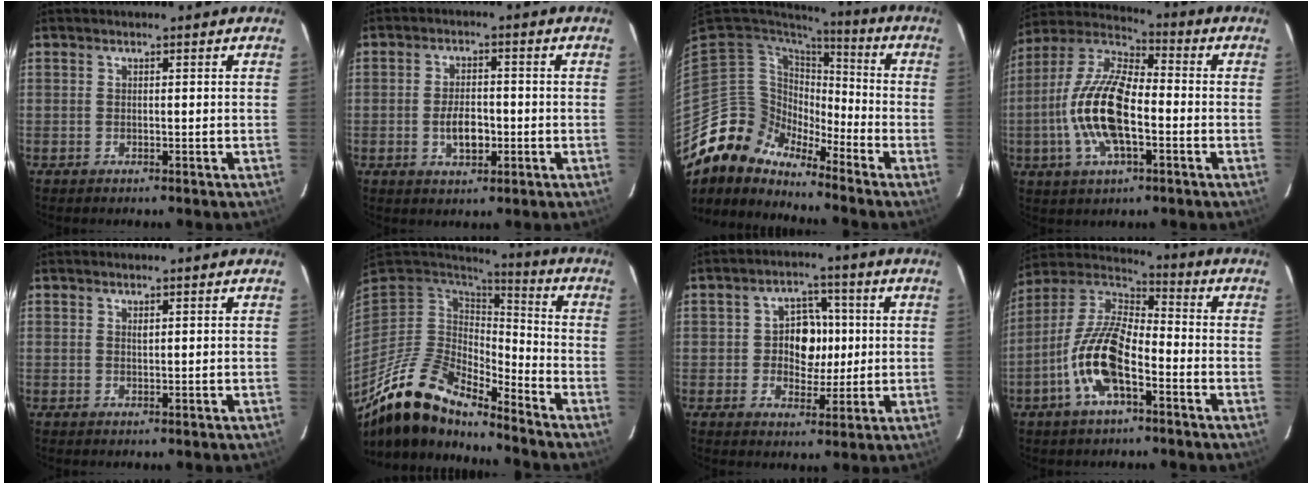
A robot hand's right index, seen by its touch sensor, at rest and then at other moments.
{"total": 5.7, "force": [-1.5, 3.0, 4.6], "torque": [-0.091, 0.001, -0.021]}
{"total": 10.1, "force": [-9.3, 4.0, 0.3], "torque": [-0.013, 0.034, -0.193]}
{"total": 16.6, "force": [-3.4, 6.9, 14.7], "torque": [-0.299, 0.003, -0.074]}
{"total": 0.6, "force": [0.3, 0.2, 0.4], "torque": [-0.006, 0.002, 0.007]}
{"total": 17.0, "force": [-13.9, 4.2, 8.8], "torque": [-0.168, -0.026, -0.268]}
{"total": 7.2, "force": [0.2, 6.0, 4.1], "torque": [-0.070, 0.014, 0.006]}
{"total": 14.2, "force": [-5.9, 5.4, 11.8], "torque": [-0.246, 0.000, -0.120]}